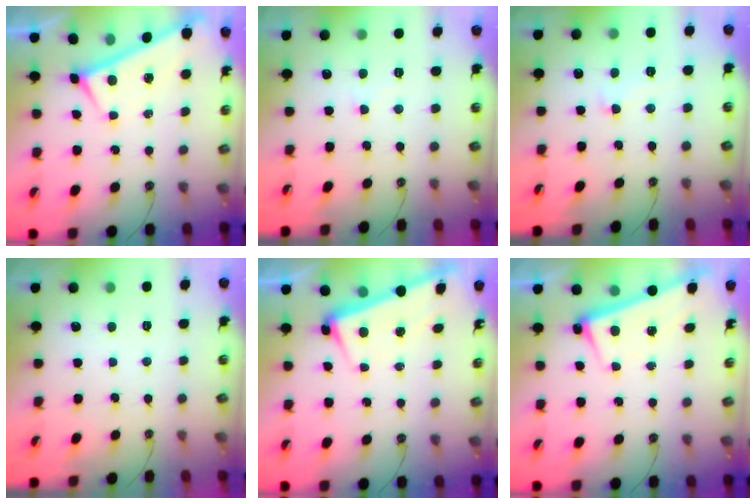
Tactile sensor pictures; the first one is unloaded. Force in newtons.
{"total": 5.4, "press": 5.4, "slide": 0.4}
{"total": 1.7, "press": 1.7, "slide": 0.5}
{"total": 0.0}
{"total": 3.0, "press": 2.9, "slide": 0.8}
{"total": 2.6, "press": 2.4, "slide": 0.9}